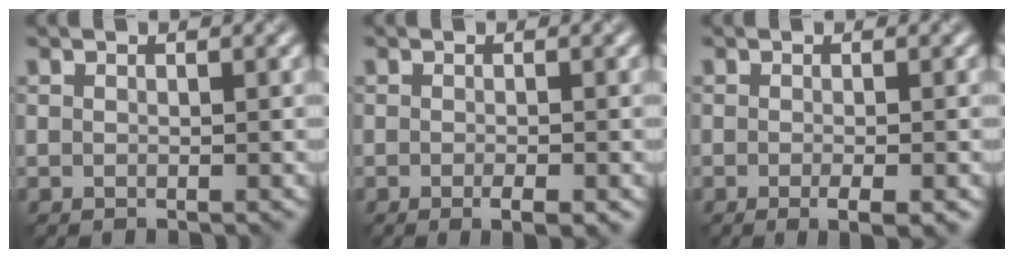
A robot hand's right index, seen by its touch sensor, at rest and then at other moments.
{"total": 1.8, "force": [-0.8, 0.3, 1.6], "torque": [-0.022, -0.005, -0.012]}
{"total": 2.2, "force": [-0.9, 0.4, 2.0], "torque": [-0.027, -0.006, -0.014]}